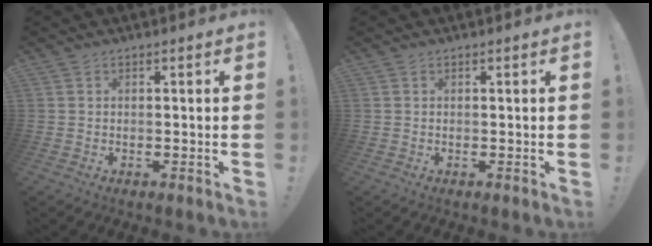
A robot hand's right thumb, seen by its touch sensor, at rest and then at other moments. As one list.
[{"total": 0.0}]